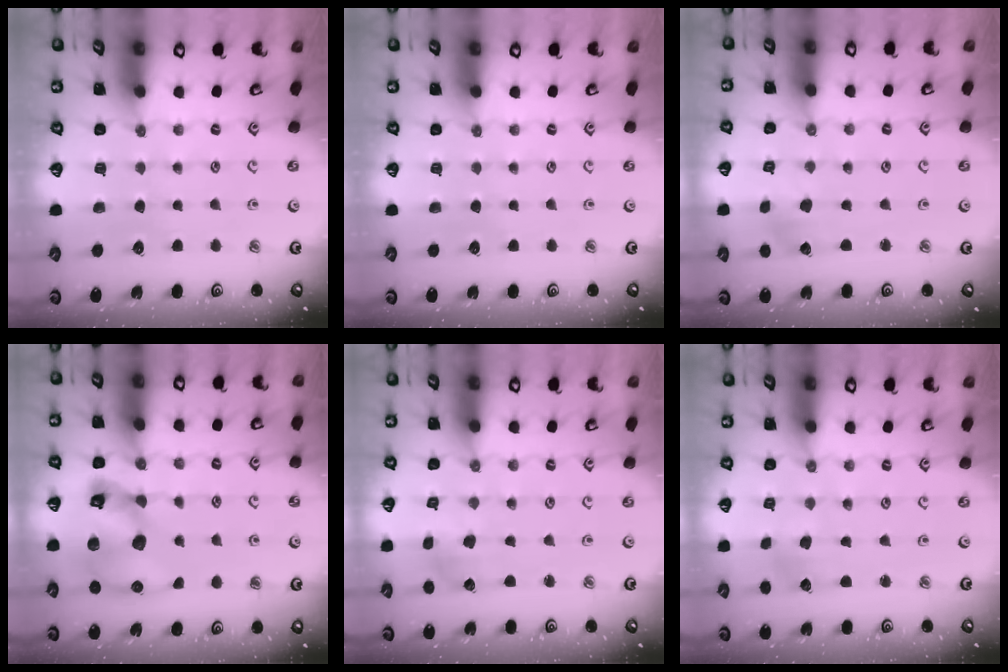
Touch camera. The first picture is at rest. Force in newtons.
{"total": 0.0}
{"total": 1.7, "press": 1.7, "slide": 0.2}
{"total": 14.5, "press": 14.3, "slide": 2.3}
{"total": 2.5, "press": 2.4, "slide": 0.5}
{"total": 2.6, "press": 2.6, "slide": 0.4}